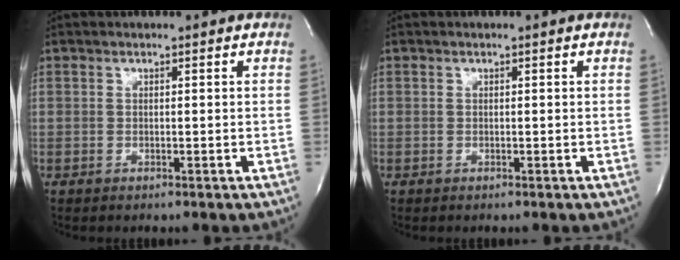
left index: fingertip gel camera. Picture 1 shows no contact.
{"total": 0.0}